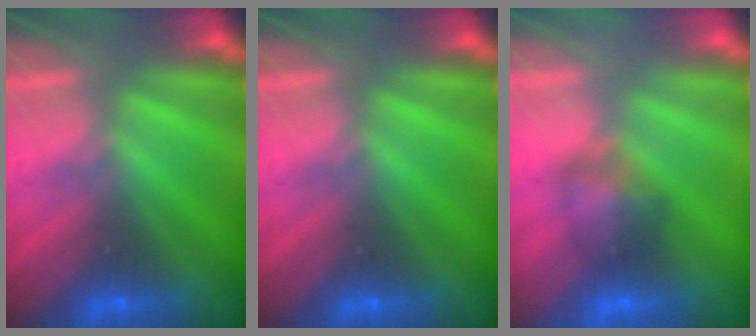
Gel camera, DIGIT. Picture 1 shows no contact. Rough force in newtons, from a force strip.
{"total": 0.0}
{"total": 2.9}